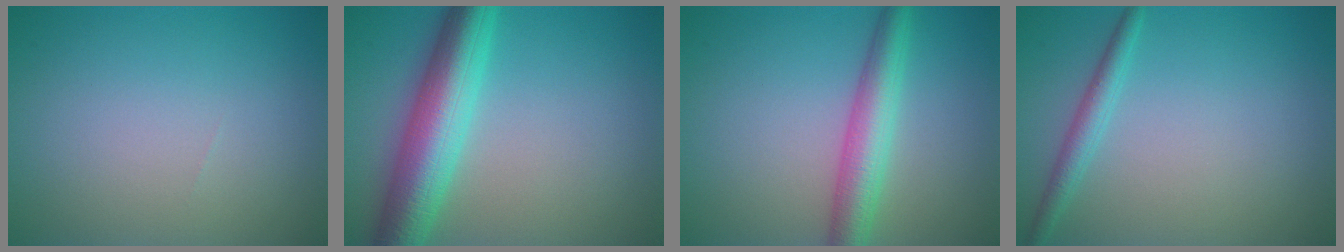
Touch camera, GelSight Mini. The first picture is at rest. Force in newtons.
{"total": 7.8, "press": 7.8, "slide": 0.1}
{"total": 4.5, "press": 4.5, "slide": 0.1}
{"total": 2.0, "press": 2.0, "slide": 0.1}